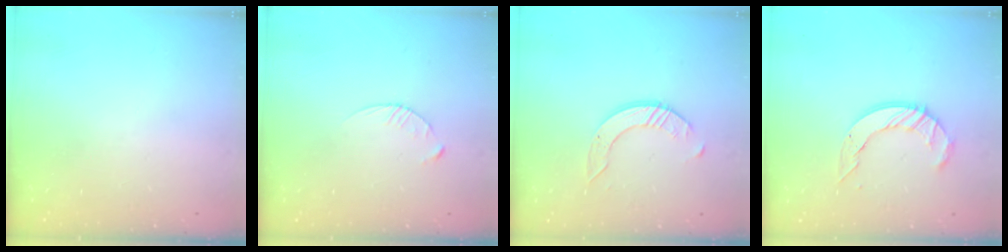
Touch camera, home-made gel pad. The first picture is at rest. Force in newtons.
{"total": 3.4, "press": 3.4, "slide": 0.4}
{"total": 5.3, "press": 5.3, "slide": 0.5}
{"total": 10.8, "press": 10.8, "slide": 1.0}